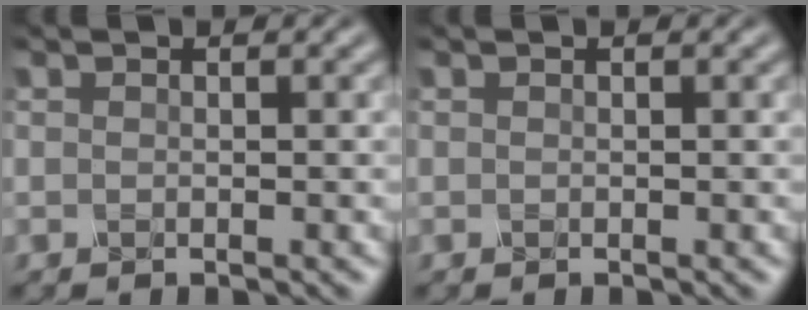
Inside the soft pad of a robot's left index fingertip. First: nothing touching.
{"total": 0.0}